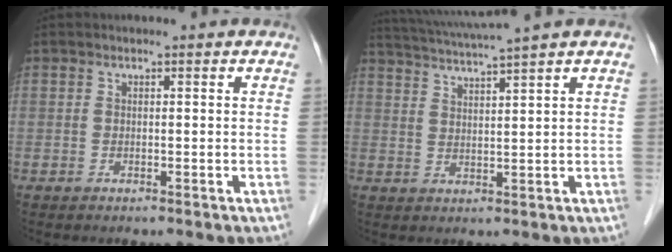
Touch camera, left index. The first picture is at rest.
{"total": 7.5, "force": [6.6, -2.0, 3.0], "torque": [-0.059, 0.007, 0.116]}